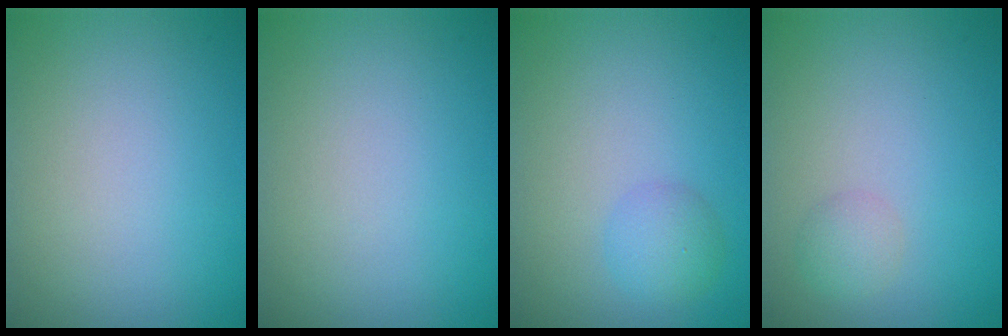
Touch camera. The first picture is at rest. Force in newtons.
{"total": 0.0}
{"total": 2.1, "press": 2.1, "slide": 0.1}
{"total": 1.4, "press": 1.4, "slide": 0.1}